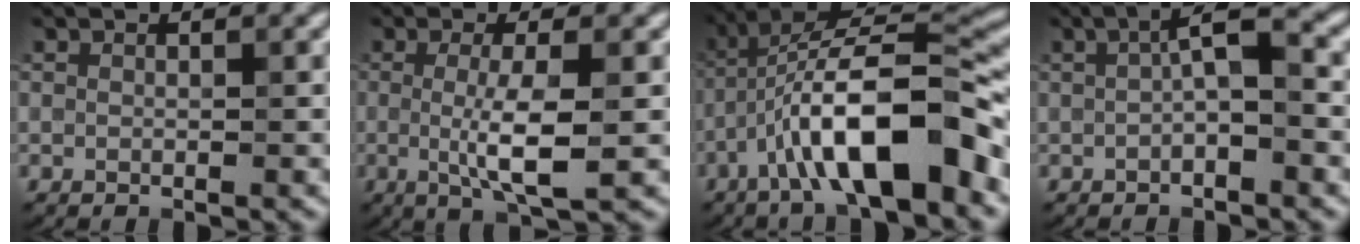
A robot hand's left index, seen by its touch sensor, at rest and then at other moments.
{"total": 4.8, "force": [-0.3, 0.9, 4.7], "torque": [-0.088, -0.010, -0.004]}
{"total": 11.8, "force": [-4.5, 3.4, 10.3], "torque": [-0.174, 0.016, -0.082]}
{"total": 3.1, "force": [-0.1, 0.6, 3.0], "torque": [-0.052, 0.011, -0.008]}